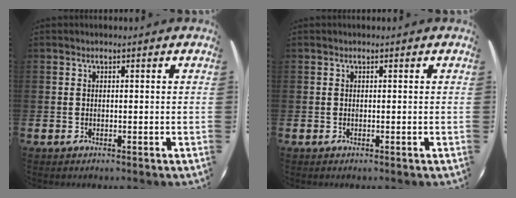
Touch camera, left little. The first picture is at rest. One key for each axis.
{"total": 0.0}